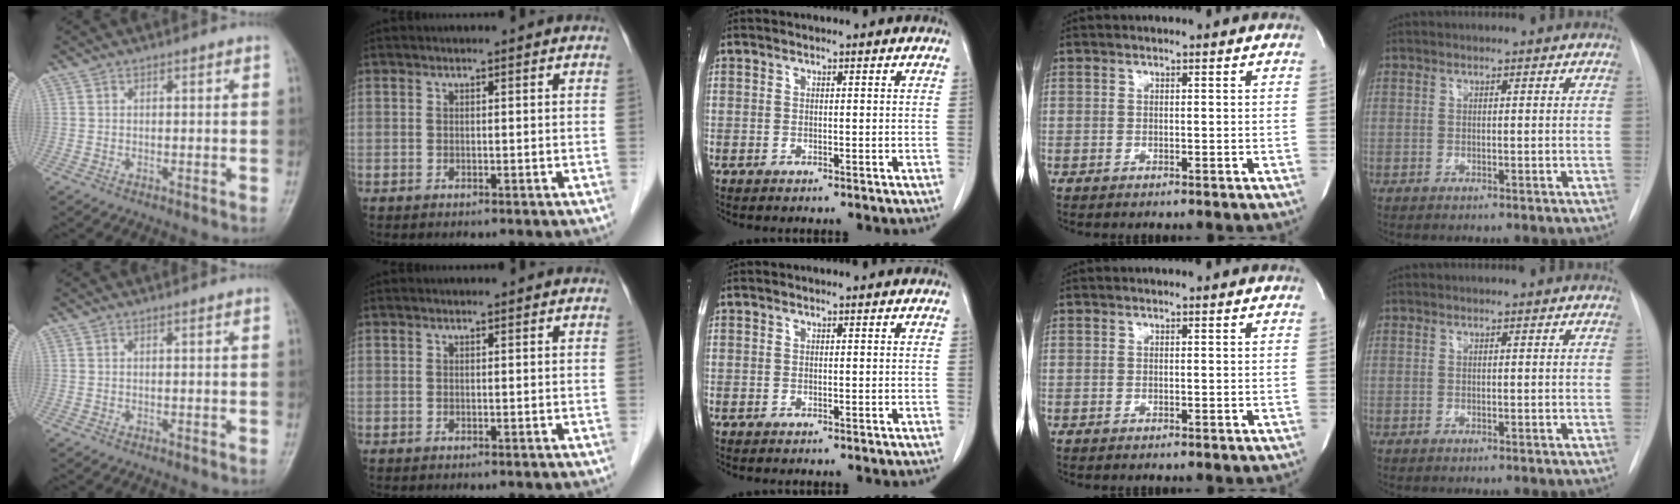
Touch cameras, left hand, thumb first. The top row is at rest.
{}